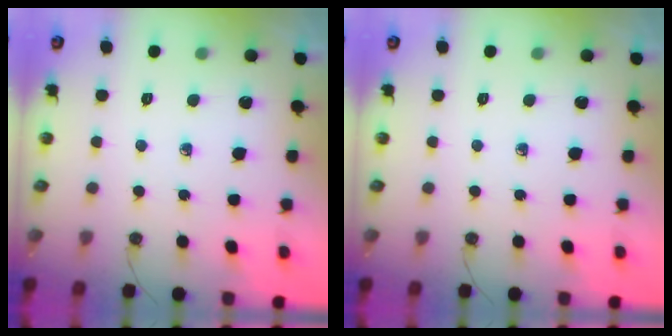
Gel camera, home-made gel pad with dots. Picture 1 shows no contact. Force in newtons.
{"total": 0.0}